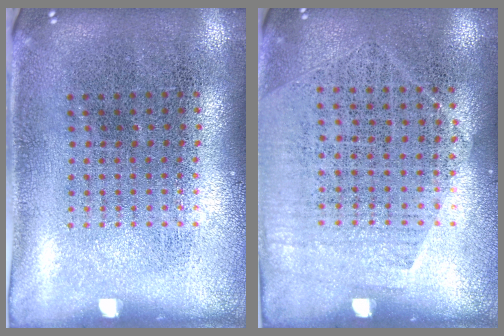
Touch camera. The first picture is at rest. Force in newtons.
{"total": 1.3, "press": 1.0, "slide": 0.7}